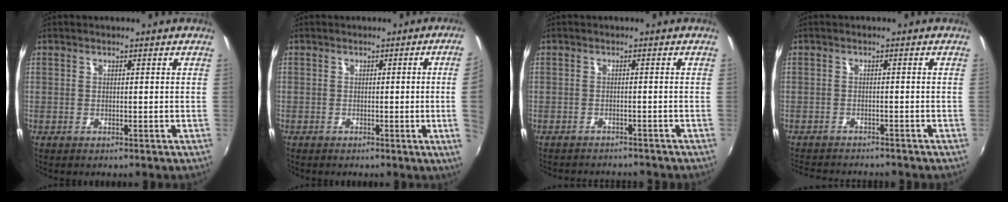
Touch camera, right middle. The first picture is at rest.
{"total": 6.0, "force": [0.1, -2.2, 5.6], "torque": [-0.081, -0.009, 0.003]}
{"total": 4.7, "force": [-4.3, 1.6, 1.0], "torque": [-0.033, -0.003, -0.063]}
{"total": 7.0, "force": [-6.5, 1.5, 2.1], "torque": [-0.057, -0.014, -0.100]}